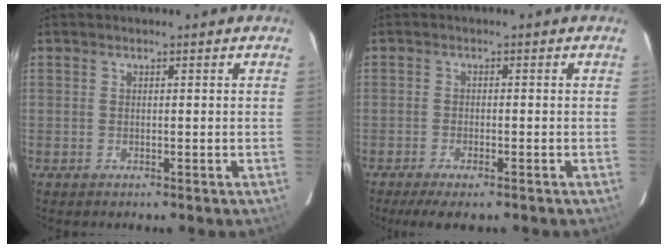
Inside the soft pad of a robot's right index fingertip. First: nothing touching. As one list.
[{"total": 5.3, "force": [-4.1, 1.1, 3.3], "torque": [-0.081, -0.019, -0.070]}]